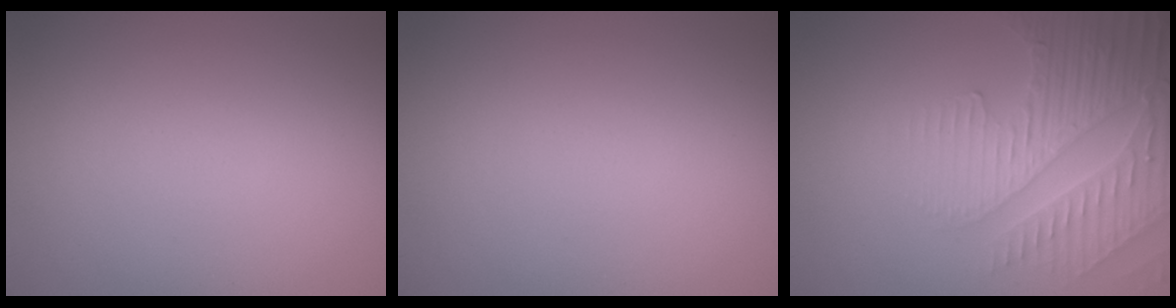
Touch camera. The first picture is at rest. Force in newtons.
{"total": 0.0}
{"total": 4.6, "press": 4.1, "slide": 2.0}